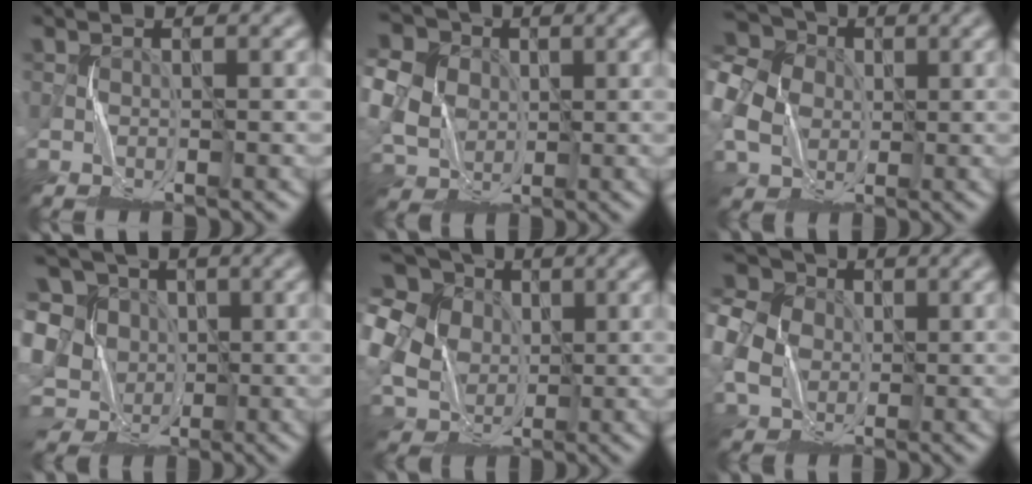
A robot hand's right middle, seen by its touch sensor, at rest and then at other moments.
{"total": 12.3, "force": [2.6, 10.6, 5.8], "torque": [-0.160, 0.032, 0.030]}
{"total": 7.9, "force": [-0.2, 6.7, 4.2], "torque": [-0.124, 0.013, -0.012]}
{"total": 13.1, "force": [-0.4, 11.1, 6.9], "torque": [-0.158, 0.025, -0.027]}
{"total": 15.1, "force": [3.0, 12.4, 8.0], "torque": [-0.204, 0.018, 0.033]}
{"total": 6.7, "force": [-0.4, 5.9, 3.2], "torque": [-0.099, 0.011, -0.018]}